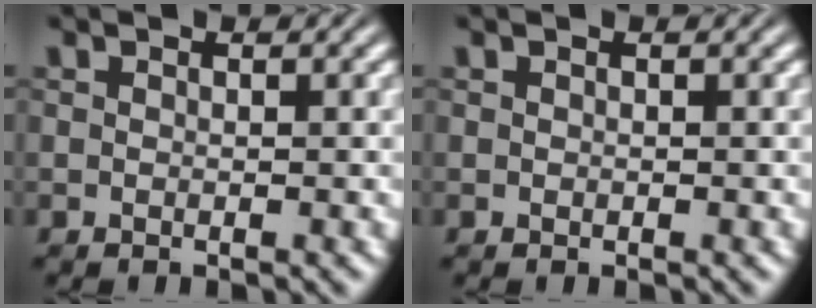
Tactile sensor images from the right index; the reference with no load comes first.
{"total": 0.0}